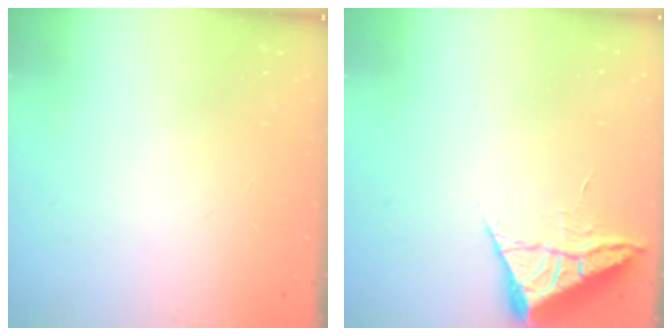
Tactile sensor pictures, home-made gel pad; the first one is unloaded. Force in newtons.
{"total": 5.4, "press": 5.4, "slide": 0.8}